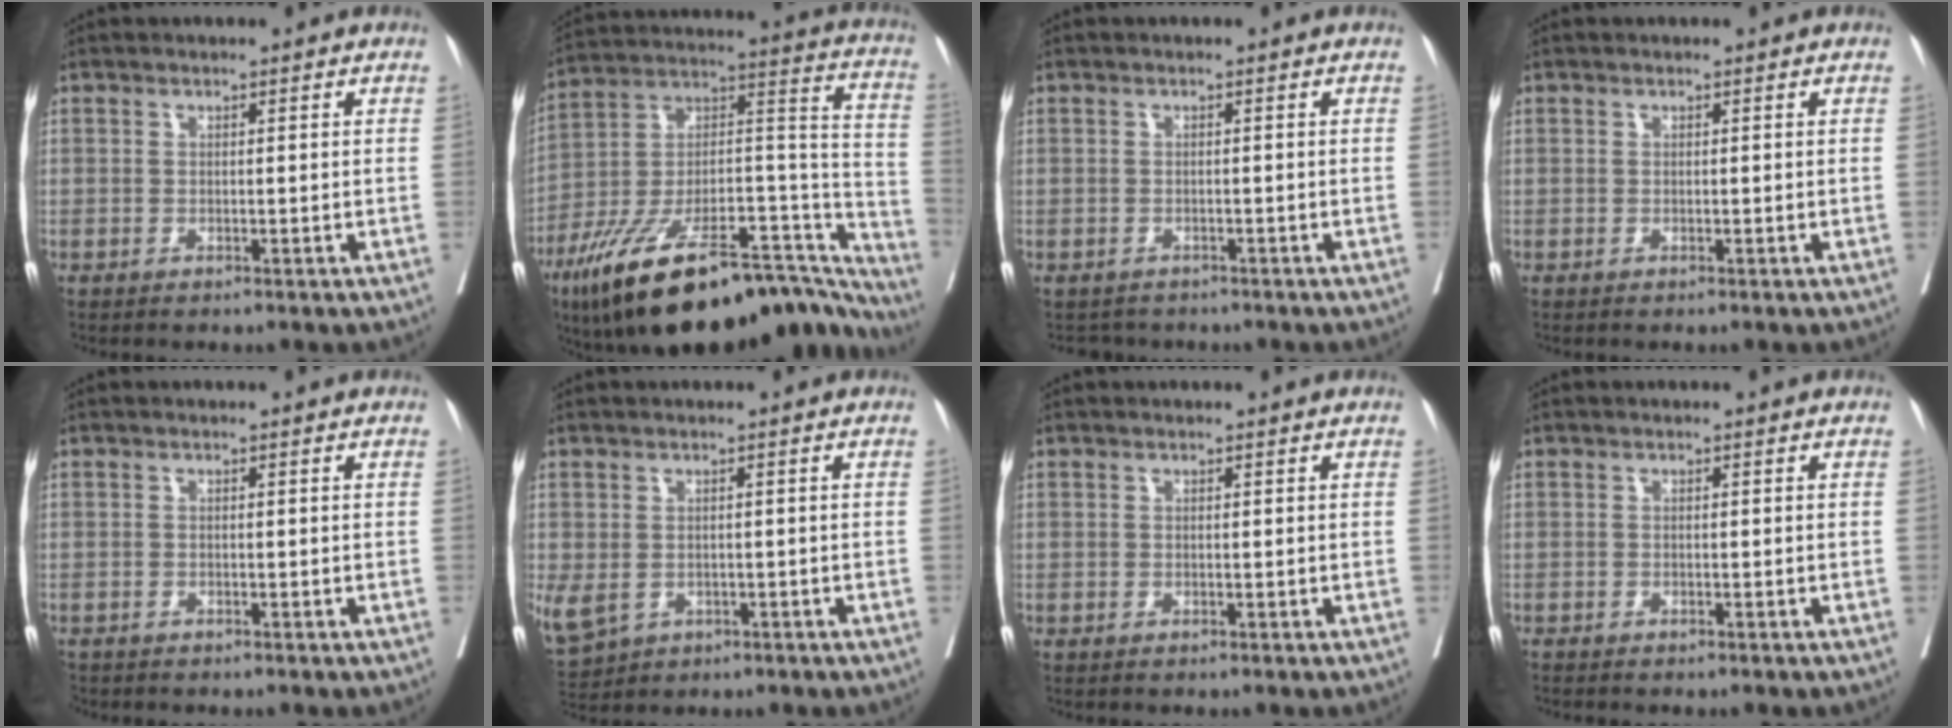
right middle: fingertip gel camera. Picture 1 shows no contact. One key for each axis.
{"total": 35.3, "fx": -25.8, "fy": 10.4, "fz": 21.7, "tx": -0.284, "ty": 0.014, "tz": -0.384}
{"total": 2.3, "fx": -1.9, "fy": 1.1, "fz": -0.3, "tx": 0.002, "ty": 0.000, "tz": -0.031}
{"total": 0.0}
{"total": 1.3, "fx": -1.2, "fy": 0.6, "fz": 0.2, "tx": -0.011, "ty": -0.004, "tz": -0.022}
{"total": 8.7, "fx": -2.7, "fy": 7.1, "fz": 4.3, "tx": -0.123, "ty": -0.003, "tz": -0.028}
{"total": 0.0}
{"total": 0.9, "fx": -0.8, "fy": 0.1, "fz": 0.3, "tx": -0.008, "ty": -0.002, "tz": -0.013}